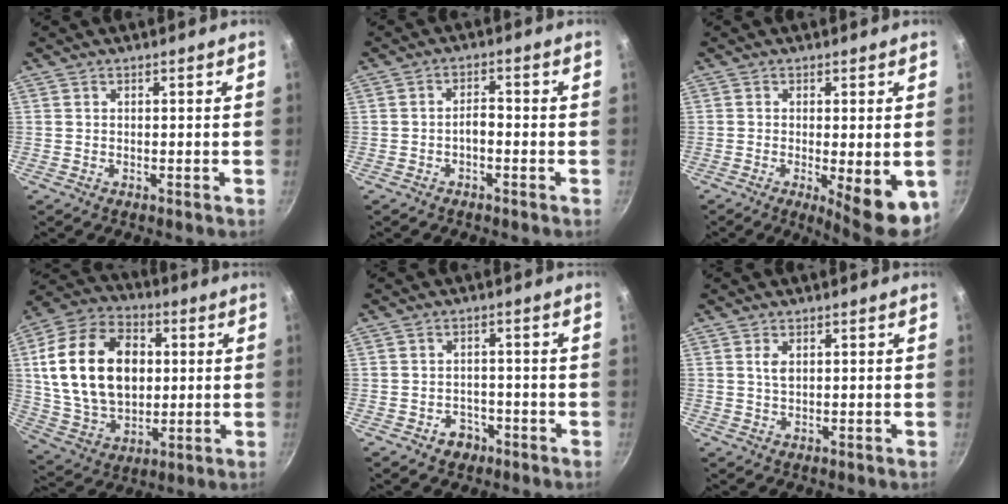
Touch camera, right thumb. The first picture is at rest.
{"total": 2.5, "force": [-1.2, 1.2, 1.9], "torque": [-0.024, 0.021, -0.022]}
{"total": 9.8, "force": [-2.4, 2.7, 9.1], "torque": [-0.111, -0.011, -0.023]}
{"total": 23.2, "force": [3.1, 16.1, 16.4], "torque": [-0.275, 0.009, 0.057]}
{"total": 3.8, "force": [-2.0, 3.0, 1.2], "torque": [0.001, 0.020, -0.022]}
{"total": 2.1, "force": [0.6, 1.2, 1.6], "torque": [-0.027, -0.002, 0.011]}